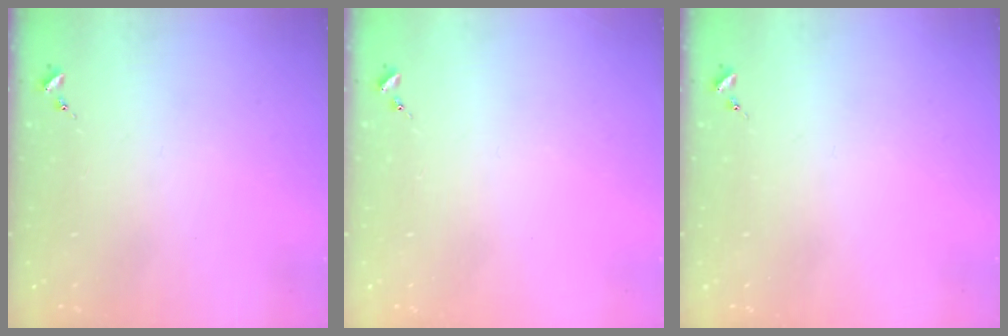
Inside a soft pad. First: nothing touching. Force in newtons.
{"total": 0.0}
{"total": 0.0}